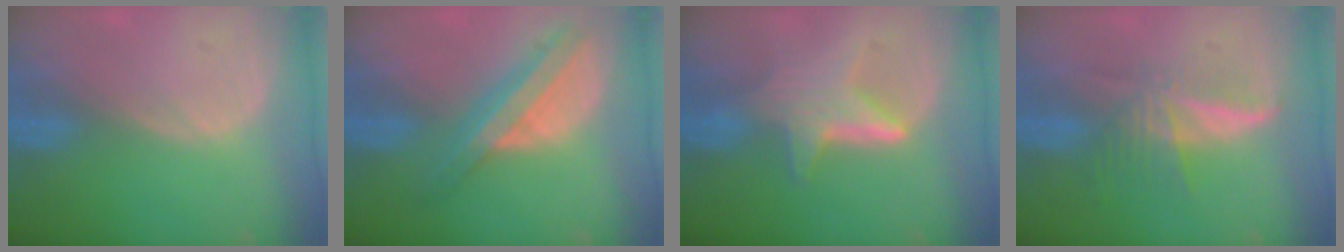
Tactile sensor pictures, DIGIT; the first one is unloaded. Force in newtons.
{"total": 8.1, "press": 6.9, "slide": 4.4}
{"total": 6.4, "press": 6.0, "slide": 2.2}
{"total": 5.9, "press": 5.4, "slide": 2.4}